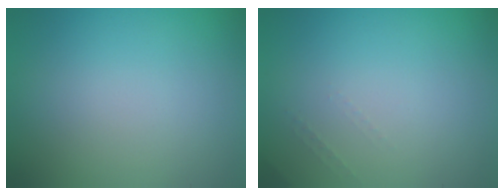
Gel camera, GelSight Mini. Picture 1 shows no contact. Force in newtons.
{"total": 0.6, "press": 0.6, "slide": 0.2}